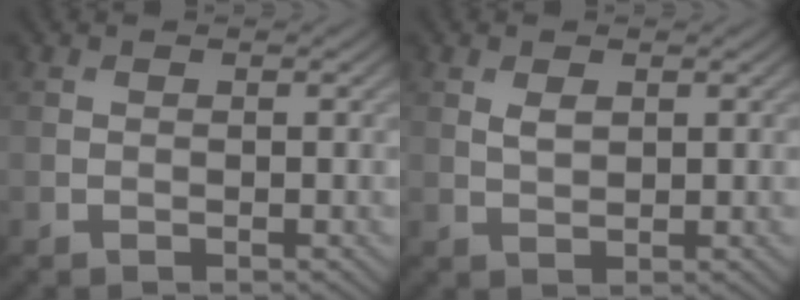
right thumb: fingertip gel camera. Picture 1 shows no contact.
{"total": 1.7, "force": [0.7, 0.9, 1.2], "torque": [-0.029, -0.003, 0.017]}